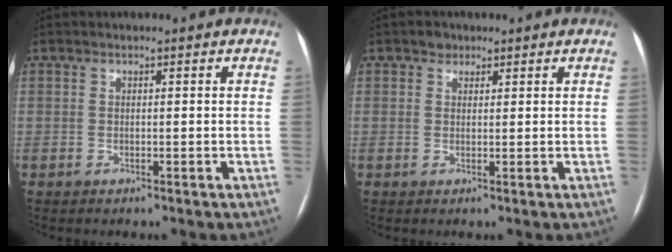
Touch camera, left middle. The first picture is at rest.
{"total": 1.6, "force": [1.0, 1.2, 0.3], "torque": [-0.002, 0.001, 0.013]}